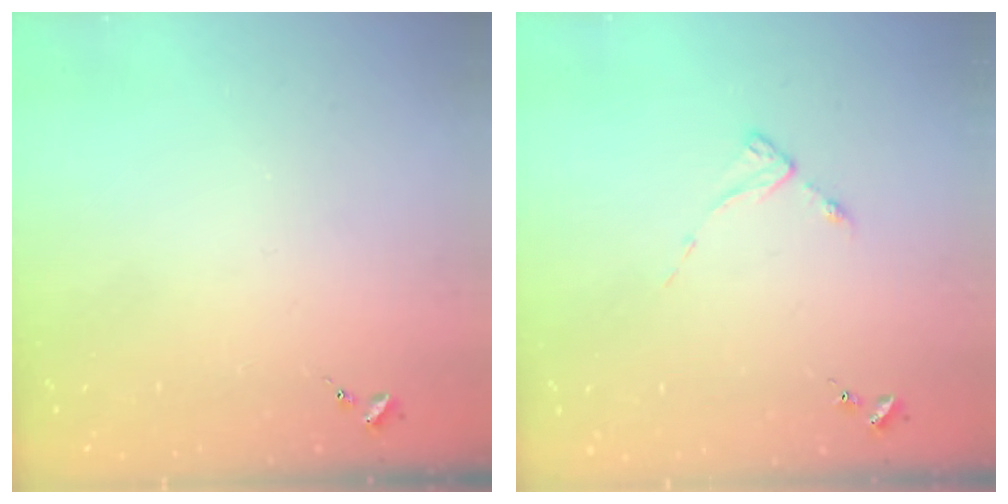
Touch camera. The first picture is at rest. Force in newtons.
{"total": 2.7, "press": 2.7, "slide": 0.4}